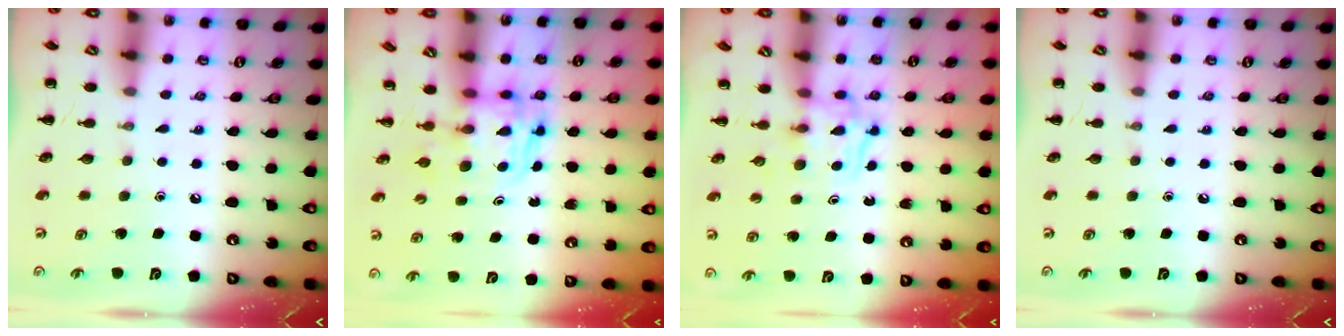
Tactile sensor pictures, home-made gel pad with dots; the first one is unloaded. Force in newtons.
{"total": 2.8, "press": 2.8, "slide": 0.2}
{"total": 3.9, "press": 3.9, "slide": 0.3}
{"total": 0.0}